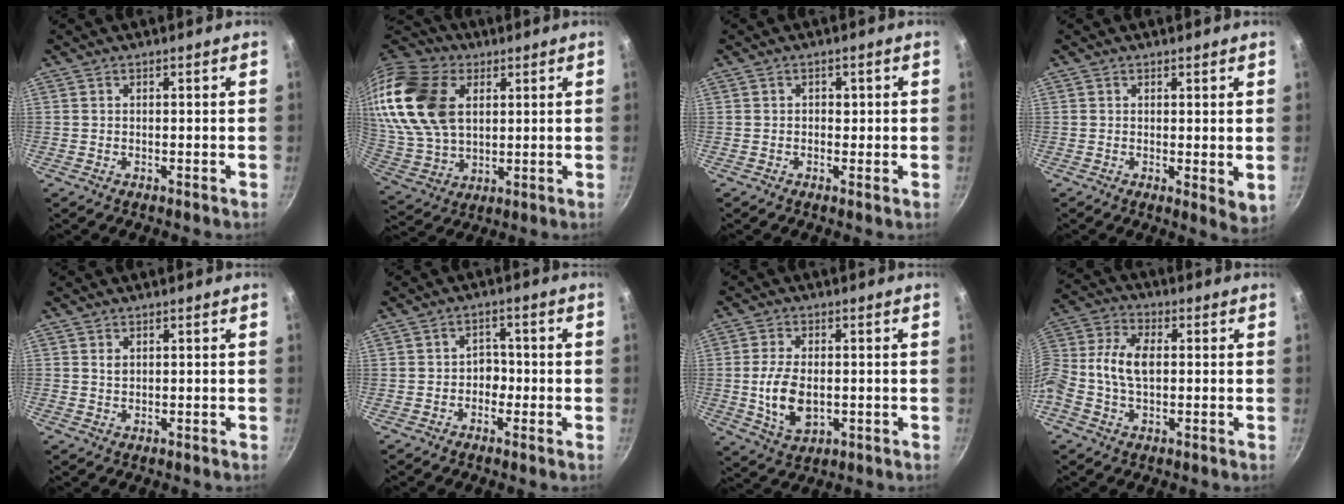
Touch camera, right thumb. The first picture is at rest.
{"total": 23.7, "force": [7.2, 15.9, 16.0], "torque": [-0.333, -0.002, 0.140]}
{"total": 1.5, "force": [0.0, 1.3, 0.7], "torque": [-0.001, 0.000, -0.002]}
{"total": 4.2, "force": [0.9, 1.7, 3.7], "torque": [-0.047, -0.008, 0.014]}
{"total": 1.1, "force": [0.4, 0.8, 0.6], "torque": [-0.009, 0.000, 0.008]}
{"total": 3.0, "force": [-1.0, 2.5, 1.4], "torque": [0.008, 0.017, -0.019]}
{"total": 9.0, "force": [-0.7, 5.2, 7.2], "torque": [-0.135, -0.002, -0.007]}
{"total": 9.8, "force": [-0.1, 6.0, 7.7], "torque": [-0.167, 0.026, -0.022]}